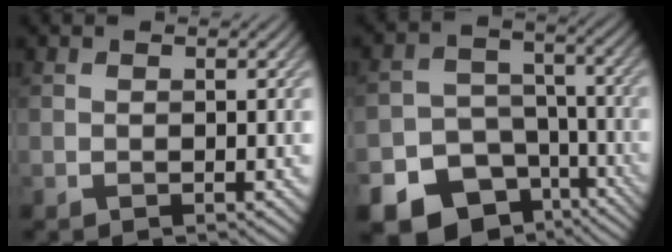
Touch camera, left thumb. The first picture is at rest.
{"total": 19.3, "force": [-12.0, 14.2, 5.2], "torque": [-0.123, -0.083, -0.157]}